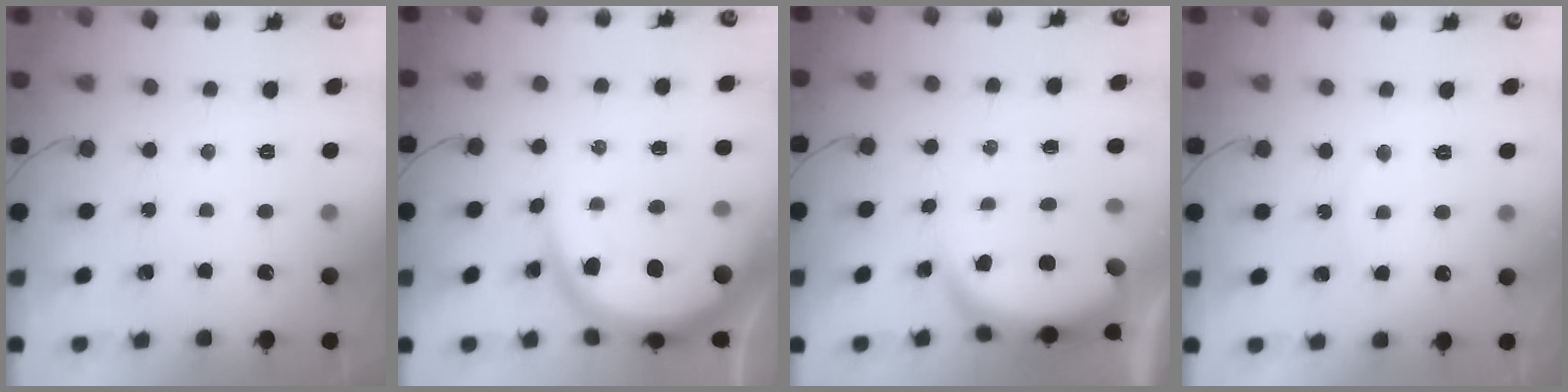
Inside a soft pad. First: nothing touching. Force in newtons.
{"total": 12.2, "press": 12.1, "slide": 1.1}
{"total": 5.4, "press": 5.4, "slide": 0.8}
{"total": 3.8, "press": 3.8, "slide": 0.4}